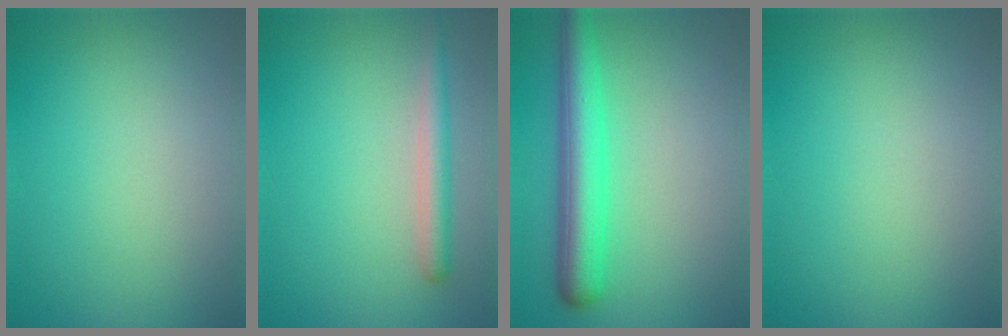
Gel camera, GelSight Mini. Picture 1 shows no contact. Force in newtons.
{"total": 2.3, "press": 2.3, "slide": 0.2}
{"total": 5.2, "press": 5.2, "slide": 0.1}
{"total": 0.0}